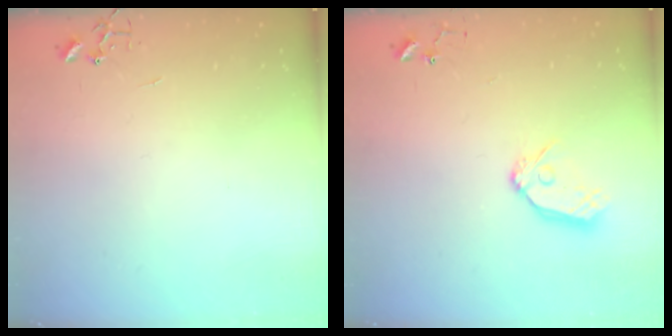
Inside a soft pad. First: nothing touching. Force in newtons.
{"total": 11.0, "press": 10.9, "slide": 1.1}